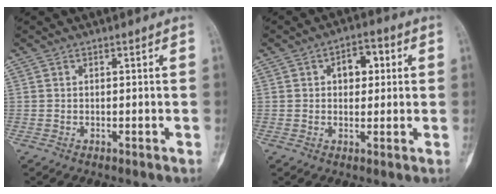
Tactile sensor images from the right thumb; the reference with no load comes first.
{"total": 5.8, "force": [1.4, 3.8, 4.1], "torque": [-0.034, 0.010, 0.016]}